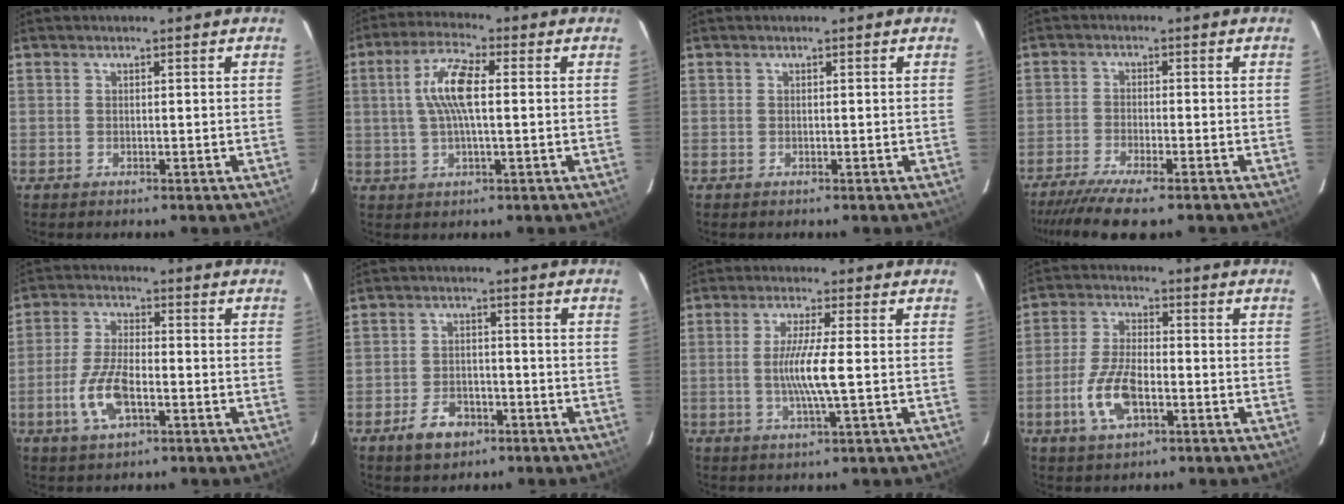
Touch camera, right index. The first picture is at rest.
{"total": 8.8, "force": [1.0, 2.3, 8.5], "torque": [-0.166, 0.011, 0.019]}
{"total": 0.0}
{"total": 9.6, "force": [-7.8, 1.0, 5.4], "torque": [-0.129, -0.036, -0.138]}
{"total": 8.9, "force": [-3.2, 3.6, 7.5], "torque": [-0.163, -0.002, -0.061]}
{"total": 6.6, "force": [-4.1, 4.1, 3.3], "torque": [-0.079, 0.007, -0.061]}
{"total": 6.8, "force": [-0.7, -0.3, 6.8], "torque": [-0.127, -0.009, -0.014]}
{"total": 9.5, "force": [-3.4, 4.1, 7.8], "torque": [-0.169, -0.001, -0.063]}